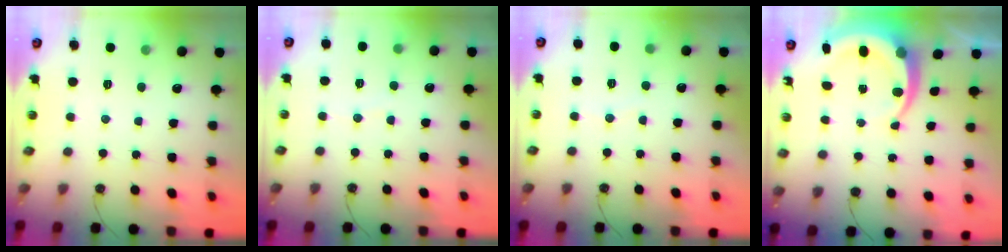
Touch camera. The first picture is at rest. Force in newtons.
{"total": 2.1, "press": 2.1, "slide": 0.2}
{"total": 2.3, "press": 2.0, "slide": 1.0}
{"total": 9.5, "press": 9.2, "slide": 2.3}